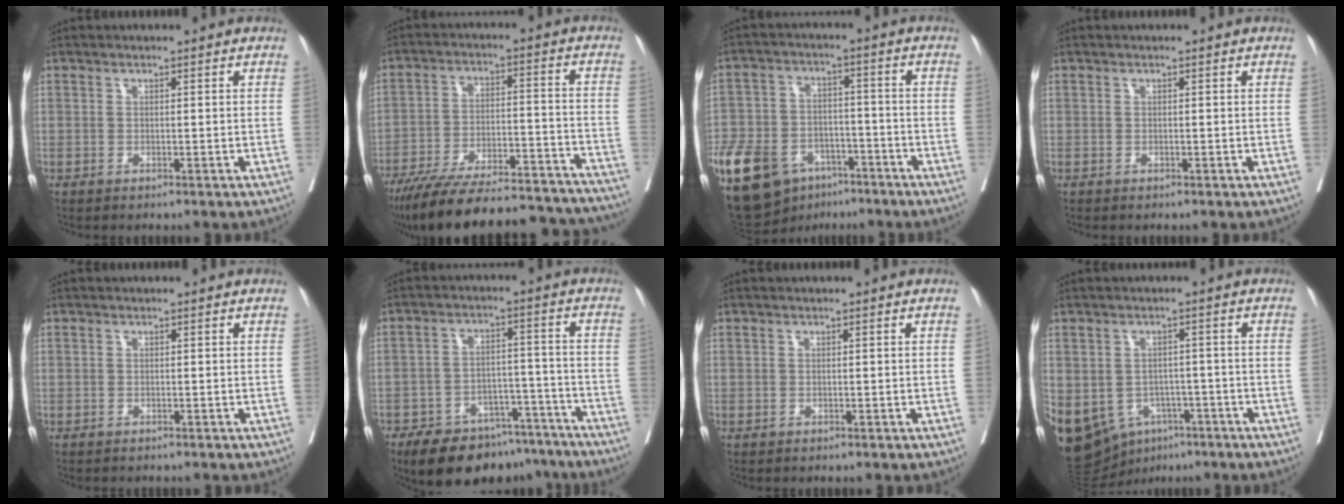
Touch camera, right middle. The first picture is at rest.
{"total": 29.4, "force": [-26.4, 5.1, 11.8], "torque": [-0.158, -0.019, -0.370]}
{"total": 20.9, "force": [-12.2, 12.5, 11.4], "torque": [-0.284, -0.004, -0.205]}
{"total": 0.0}
{"total": 0.5, "force": [-0.3, 0.4, -0.1], "torque": [0.001, 0.006, -0.006]}
{"total": 14.6, "force": [-11.8, 6.7, 5.6], "torque": [-0.070, 0.023, -0.166]}
{"total": 0.0}
{"total": 23.9, "force": [-10.6, 18.0, 11.6], "torque": [-0.351, -0.013, -0.142]}